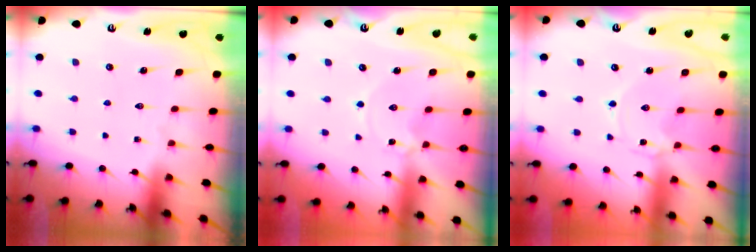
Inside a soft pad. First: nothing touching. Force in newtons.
{"total": 0.0}
{"total": 0.0}